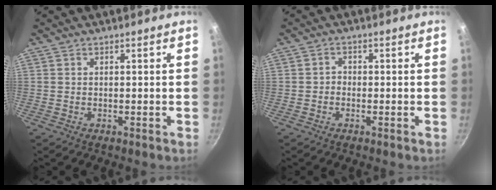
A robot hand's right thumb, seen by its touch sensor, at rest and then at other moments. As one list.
[{"total": 1.3, "force": [-0.6, 1.1, 0.5], "torque": [-0.004, 0.007, -0.016]}]